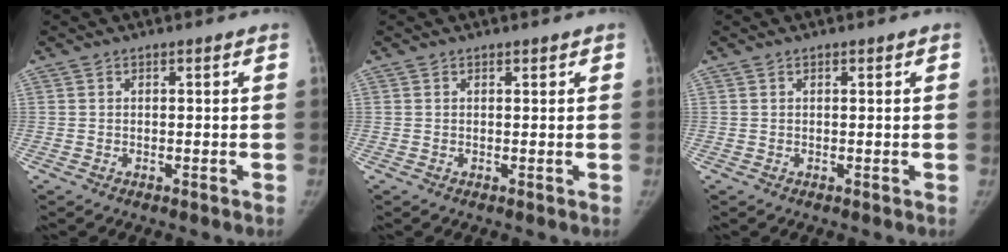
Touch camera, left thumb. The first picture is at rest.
{"total": 0.6, "force": [0.5, 0.3, 0.2], "torque": [-0.001, -0.003, 0.006]}
{"total": 0.7, "force": [0.4, 0.3, 0.5], "torque": [-0.007, 0.000, 0.005]}